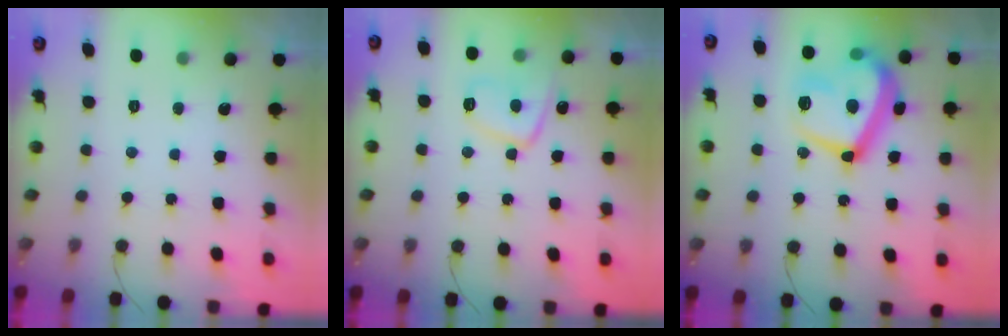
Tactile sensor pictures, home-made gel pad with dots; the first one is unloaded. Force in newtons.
{"total": 10.6, "press": 10.5, "slide": 0.8}
{"total": 20.6, "press": 20.5, "slide": 1.7}